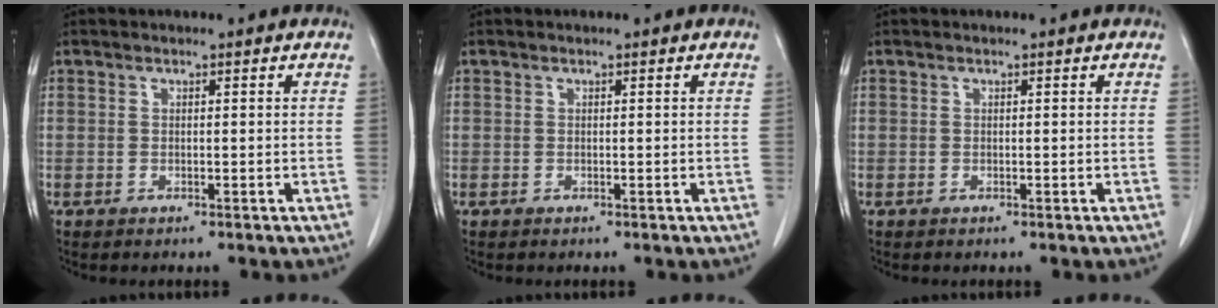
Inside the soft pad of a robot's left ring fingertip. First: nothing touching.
{"total": 0.0}
{"total": 0.0}